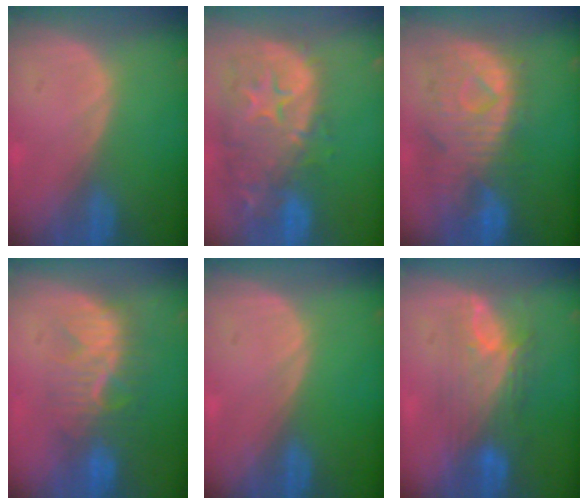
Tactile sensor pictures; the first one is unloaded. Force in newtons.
{"total": 14.5, "press": 11.7, "slide": 8.5}
{"total": 11.2, "press": 9.7, "slide": 5.4}
{"total": 8.6, "press": 8.0, "slide": 2.9}
{"total": 0.0}
{"total": 7.3, "press": 7.2, "slide": 1.3}